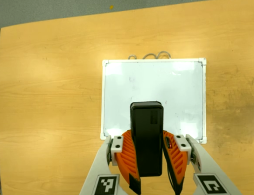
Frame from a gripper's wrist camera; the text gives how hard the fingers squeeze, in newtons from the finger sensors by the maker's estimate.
{"total": 9.0, "left": 7.6, "right": 10.5}